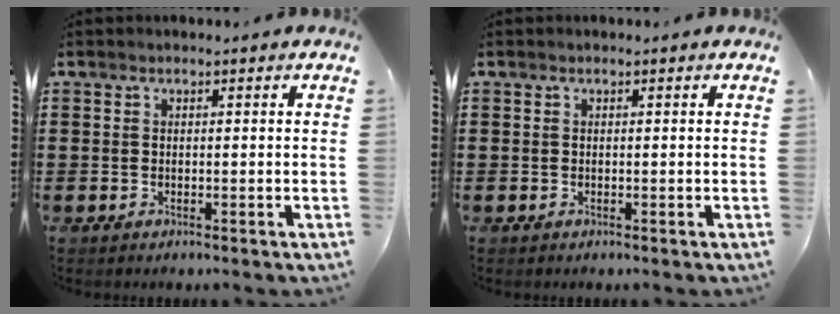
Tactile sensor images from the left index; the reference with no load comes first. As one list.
[{"total": 0.0}]